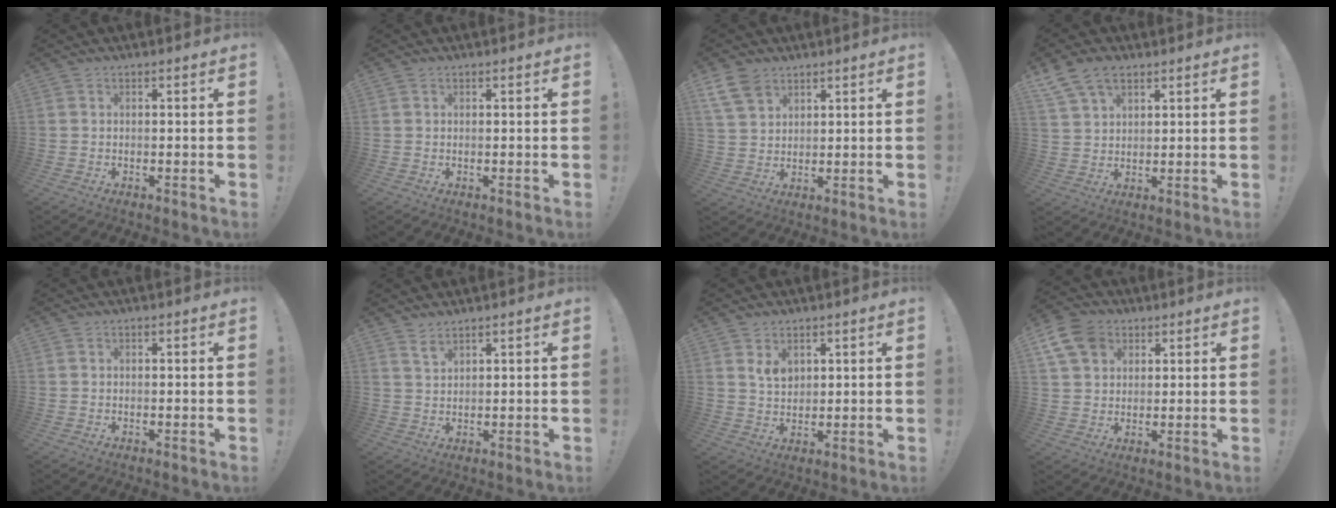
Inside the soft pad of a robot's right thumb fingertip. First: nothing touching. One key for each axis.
{"total": 0.0}
{"total": 7.8, "fx": 5.3, "fy": 4.6, "fz": 3.3, "tx": -0.059, "ty": -0.023, "tz": 0.106}
{"total": 8.4, "fx": 5.6, "fy": 5.0, "fz": 3.7, "tx": -0.068, "ty": -0.021, "tz": 0.111}
{"total": 0.0}
{"total": 2.5, "fx": 2.1, "fy": 0.5, "fz": 1.2, "tx": -0.013, "ty": -0.016, "tz": 0.035}
{"total": 4.7, "fx": 2.3, "fy": 3.5, "fz": 2.1, "tx": -0.021, "ty": -0.011, "tz": 0.040}
{"total": 10.5, "fx": 4.9, "fy": 7.8, "fz": 5.0, "tx": -0.092, "ty": -0.017, "tz": 0.099}